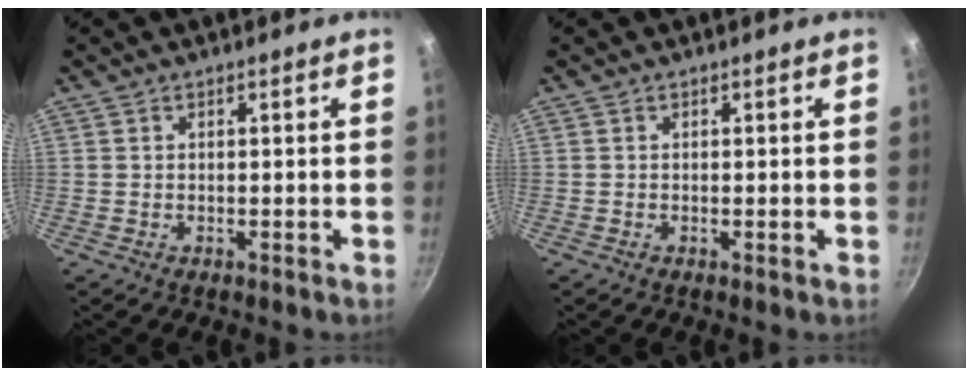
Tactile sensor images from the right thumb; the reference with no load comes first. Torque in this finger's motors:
{"motor_torque": [1.72, 3.29, 0.05, 0.15, 0.04]}